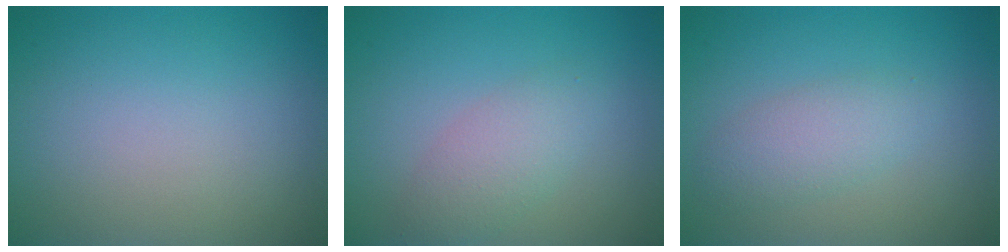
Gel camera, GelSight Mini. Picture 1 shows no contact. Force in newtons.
{"total": 2.9, "press": 2.9, "slide": 0.1}
{"total": 2.7, "press": 2.7, "slide": 0.1}